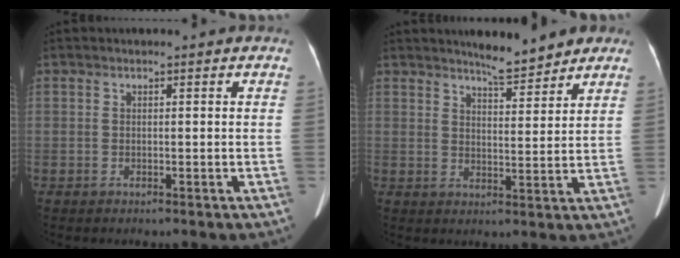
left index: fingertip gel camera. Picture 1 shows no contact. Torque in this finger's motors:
{"motor_torque": [1.04, -1.10, -0.02, -0.01]}